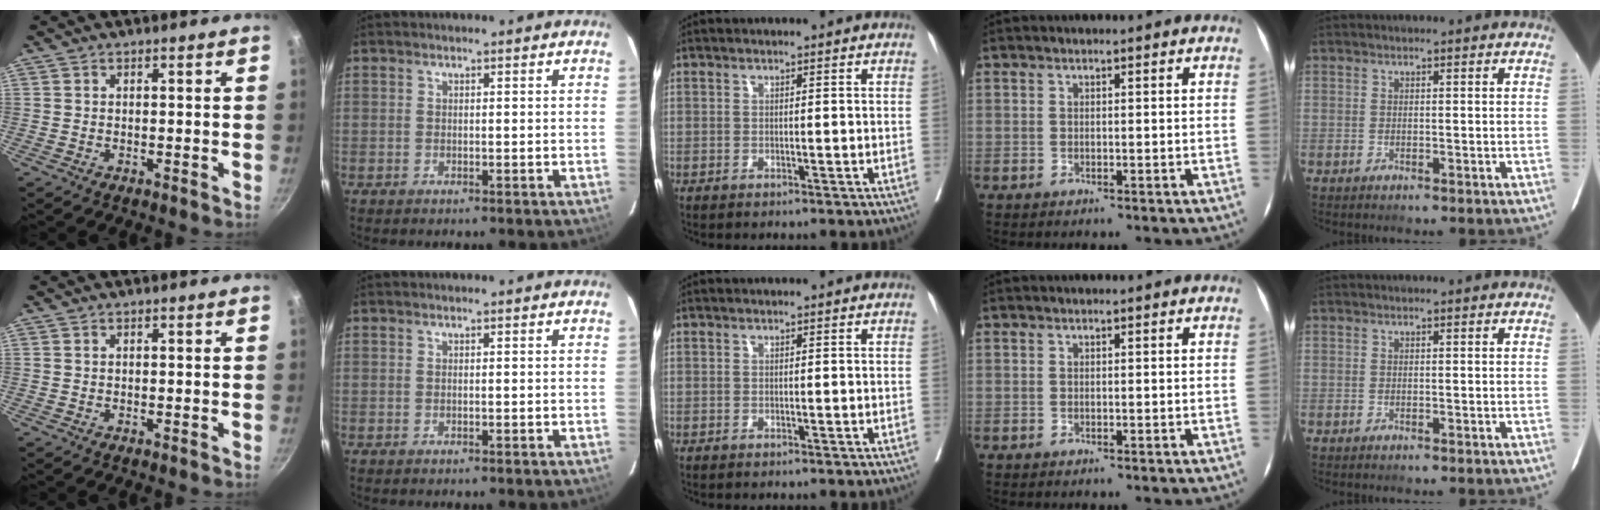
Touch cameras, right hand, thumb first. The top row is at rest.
{}